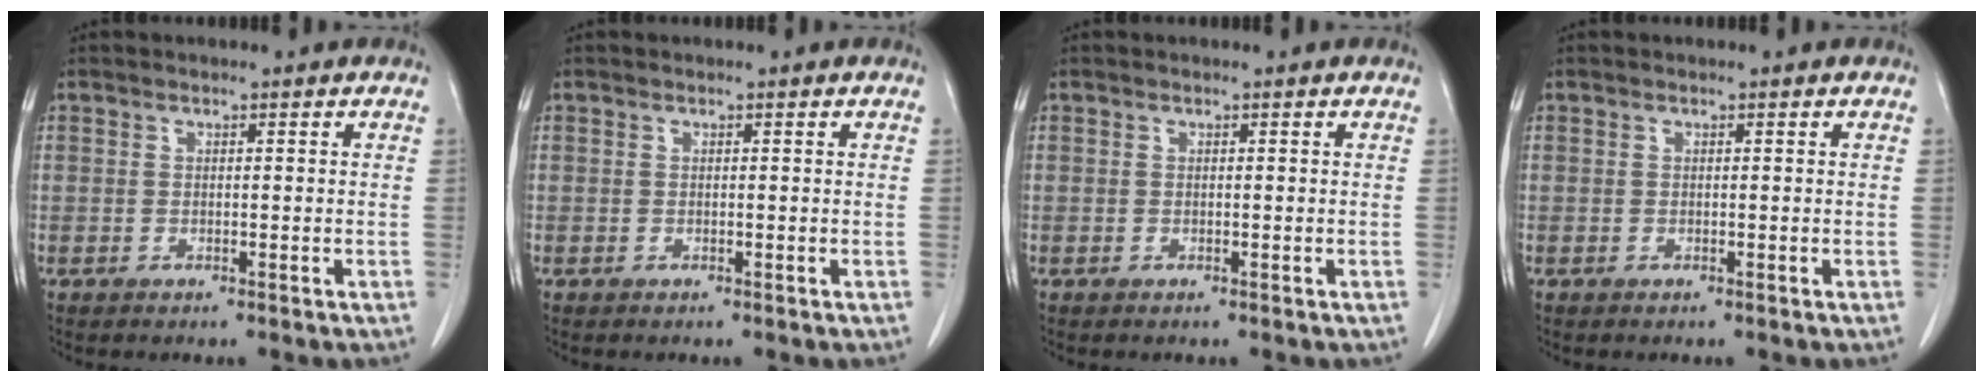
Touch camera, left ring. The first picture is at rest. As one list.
[{"total": 0.0}, {"total": 0.0}, {"total": 0.0}]